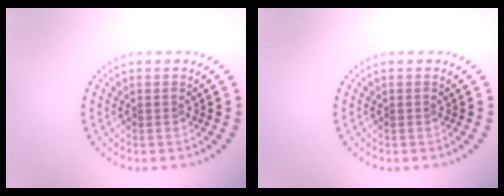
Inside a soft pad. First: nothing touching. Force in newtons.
{"total": 0.0}